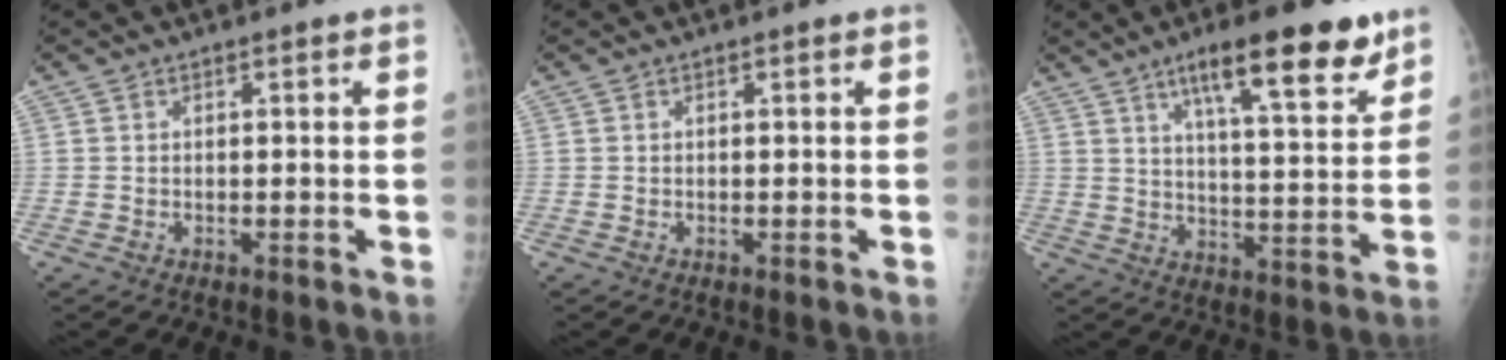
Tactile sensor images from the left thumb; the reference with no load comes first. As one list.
[{"total": 0.0}, {"total": 15.3, "force": [9.6, 3.7, 11.3], "torque": [-0.146, -0.046, 0.148]}]